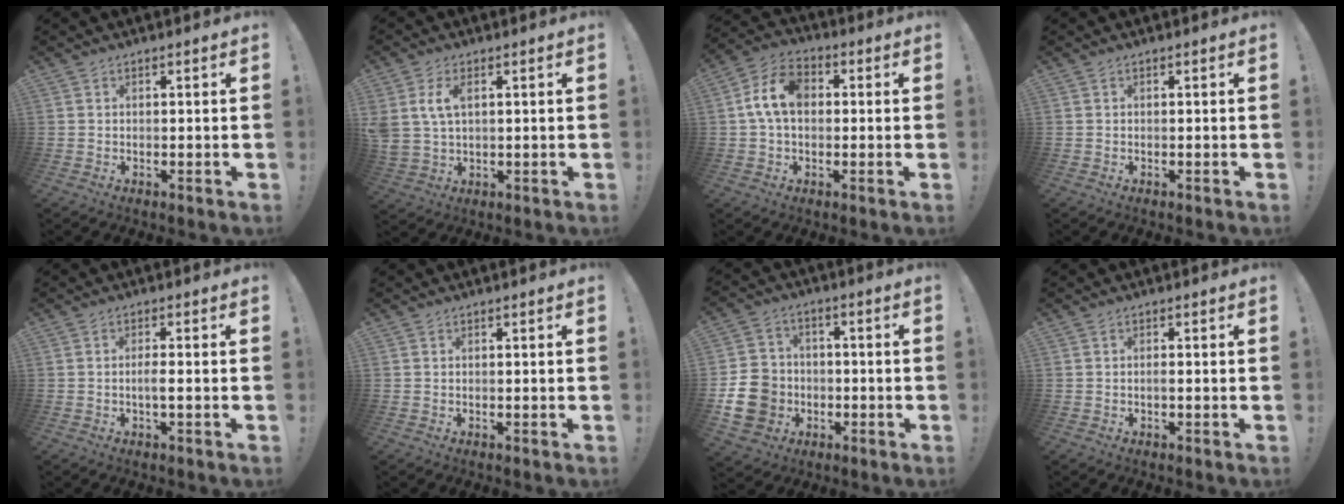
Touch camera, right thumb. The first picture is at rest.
{"total": 6.9, "force": [2.4, 4.3, 4.9], "torque": [-0.109, -0.002, 0.045]}
{"total": 10.9, "force": [1.0, 7.5, 7.8], "torque": [-0.143, 0.017, 0.023]}
{"total": 0.0}
{"total": 2.8, "force": [-0.6, 0.1, 2.7], "torque": [-0.050, -0.003, -0.013]}
{"total": 0.0}
{"total": 14.8, "force": [-3.8, 12.9, 6.2], "torque": [-0.107, 0.033, -0.063]}
{"total": 1.0, "force": [-0.5, 0.0, 0.9], "torque": [-0.017, 0.000, -0.009]}